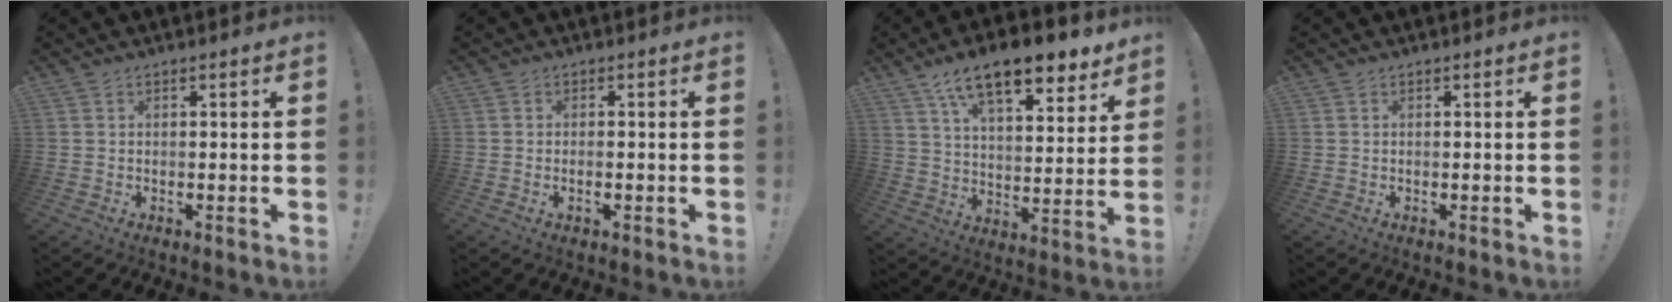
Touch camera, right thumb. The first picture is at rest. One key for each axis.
{"total": 1.1, "fx": -0.6, "fy": 0.3, "fz": 0.9, "tx": -0.015, "ty": 0.001, "tz": -0.012}
{"total": 16.0, "fx": 10.7, "fy": 5.9, "fz": 10.4, "tx": -0.175, "ty": -0.062, "tz": 0.182}
{"total": 0.0}